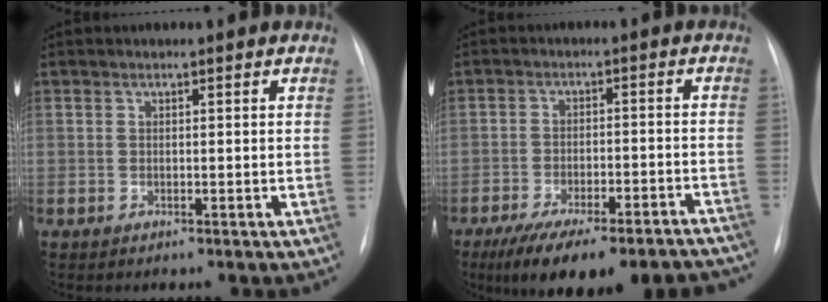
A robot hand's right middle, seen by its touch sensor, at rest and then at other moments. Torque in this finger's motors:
{"motor_torque": [1.12, -1.02, 0.33, 0.10]}